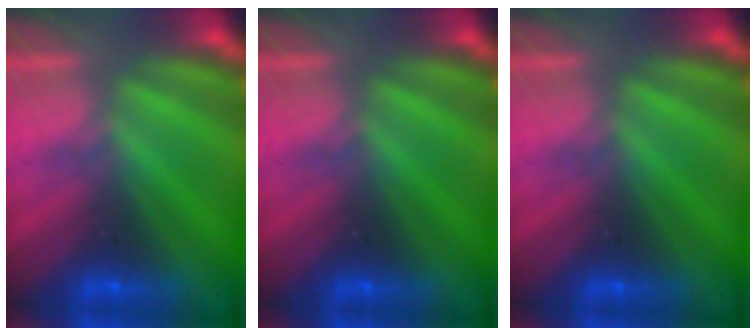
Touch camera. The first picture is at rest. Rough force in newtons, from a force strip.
{"total": 0.0}
{"total": 0.0}